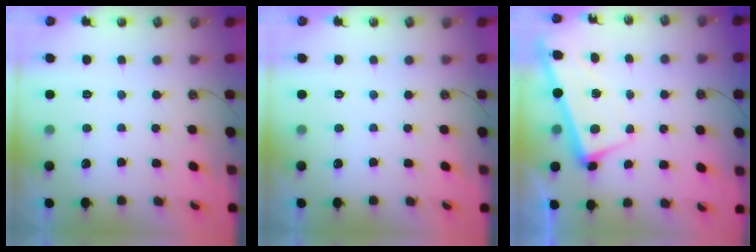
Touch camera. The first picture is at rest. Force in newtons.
{"total": 0.0}
{"total": 2.5, "press": 2.4, "slide": 0.5}